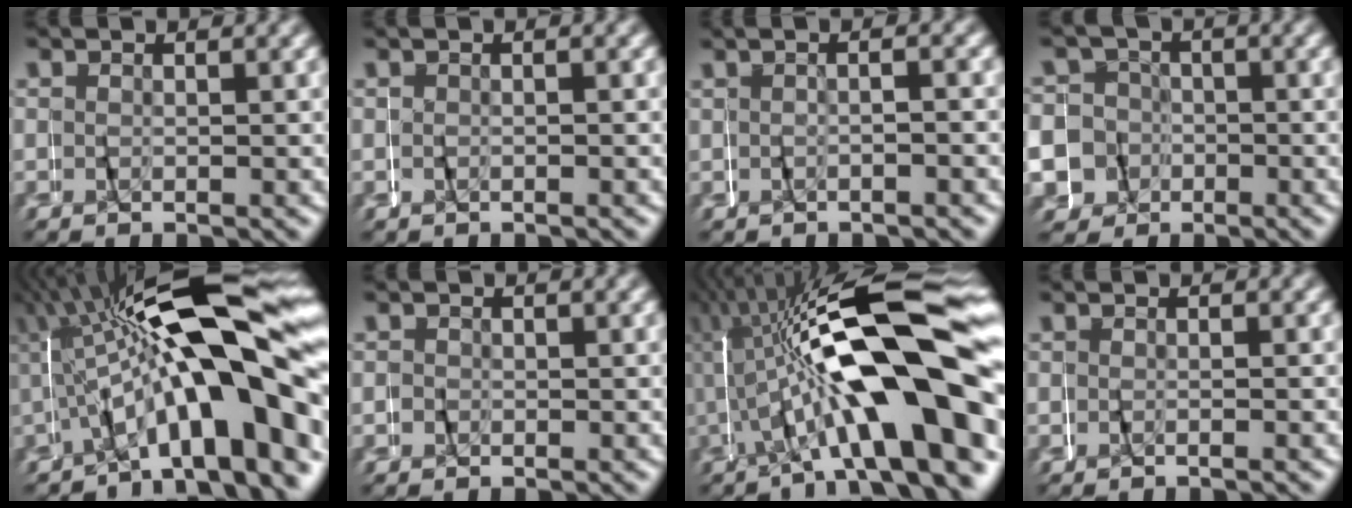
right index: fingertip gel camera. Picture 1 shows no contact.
{"total": 0.5, "force": [-0.3, -0.4, -0.2], "torque": [-0.004, 0.006, -0.008]}
{"total": 1.2, "force": [-1.0, -0.7, 0.2], "torque": [-0.007, 0.014, -0.021]}
{"total": 11.4, "force": [-1.8, 11.0, 2.4], "torque": [-0.084, -0.034, -0.036]}
{"total": 15.3, "force": [1.4, 5.9, 14.0], "torque": [-0.221, 0.020, 0.018]}
{"total": 1.2, "force": [-0.1, 1.2, -0.1], "torque": [0.000, 0.005, -0.007]}
{"total": 15.5, "force": [-0.5, 5.3, 14.6], "torque": [-0.242, 0.016, -0.006]}
{"total": 0.6, "force": [-0.6, -0.1, 0.1], "torque": [-0.016, 0.002, -0.013]}